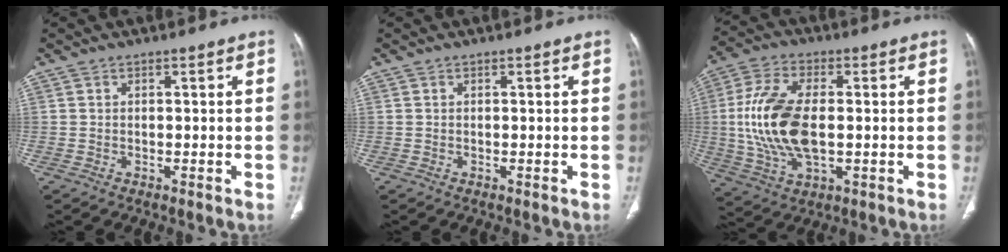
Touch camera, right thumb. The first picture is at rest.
{"total": 0.0}
{"total": 15.9, "force": [0.0, 8.1, 13.7], "torque": [-0.290, -0.001, 0.002]}